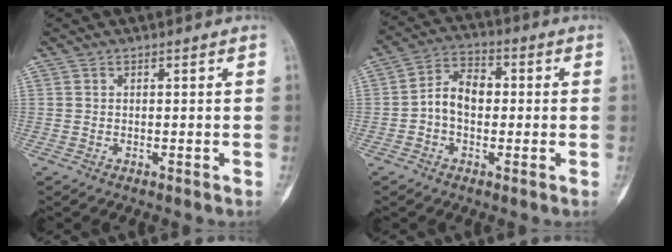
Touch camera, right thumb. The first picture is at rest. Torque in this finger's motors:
{"motor_torque": [0.05, 0.05, 0.03, 0.00, 0.02]}